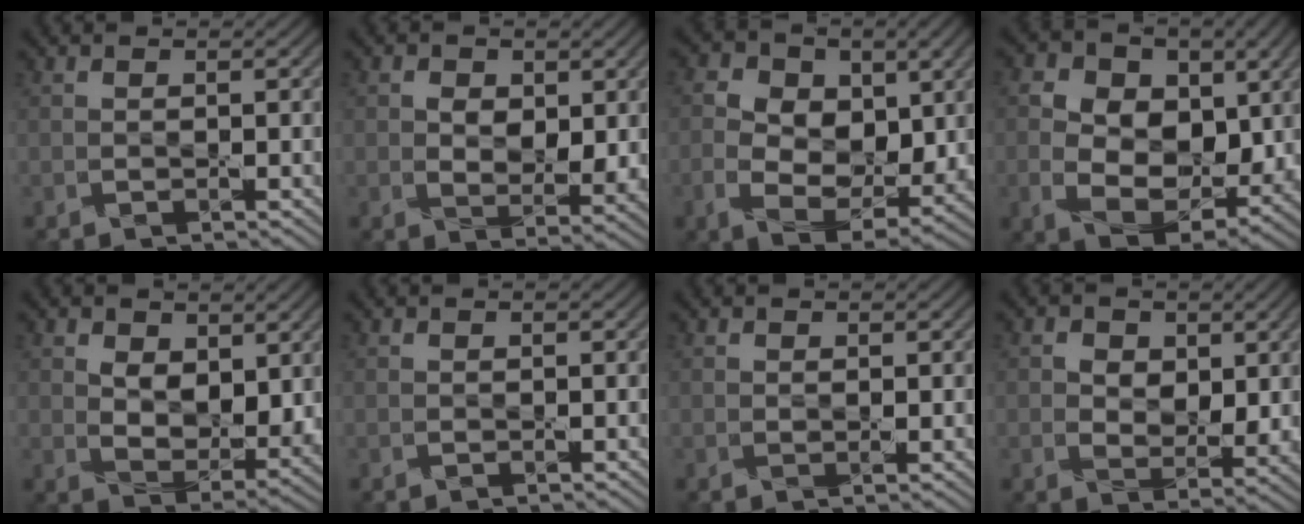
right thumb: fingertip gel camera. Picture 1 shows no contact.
{"total": 4.4, "force": [0.8, 3.0, 3.2], "torque": [-0.057, -0.011, 0.018]}
{"total": 10.2, "force": [0.7, 6.9, 7.5], "torque": [-0.149, -0.007, 0.009]}
{"total": 11.7, "force": [1.0, 8.5, 8.1], "torque": [-0.170, -0.011, 0.024]}
{"total": 6.7, "force": [2.1, 4.1, 4.9], "torque": [-0.095, -0.017, 0.041]}
{"total": 0.0}
{"total": 0.7, "force": [0.2, 0.4, 0.5], "torque": [-0.007, -0.003, 0.003]}
{"total": 4.7, "force": [1.2, 3.3, 3.1], "torque": [-0.055, -0.012, 0.020]}